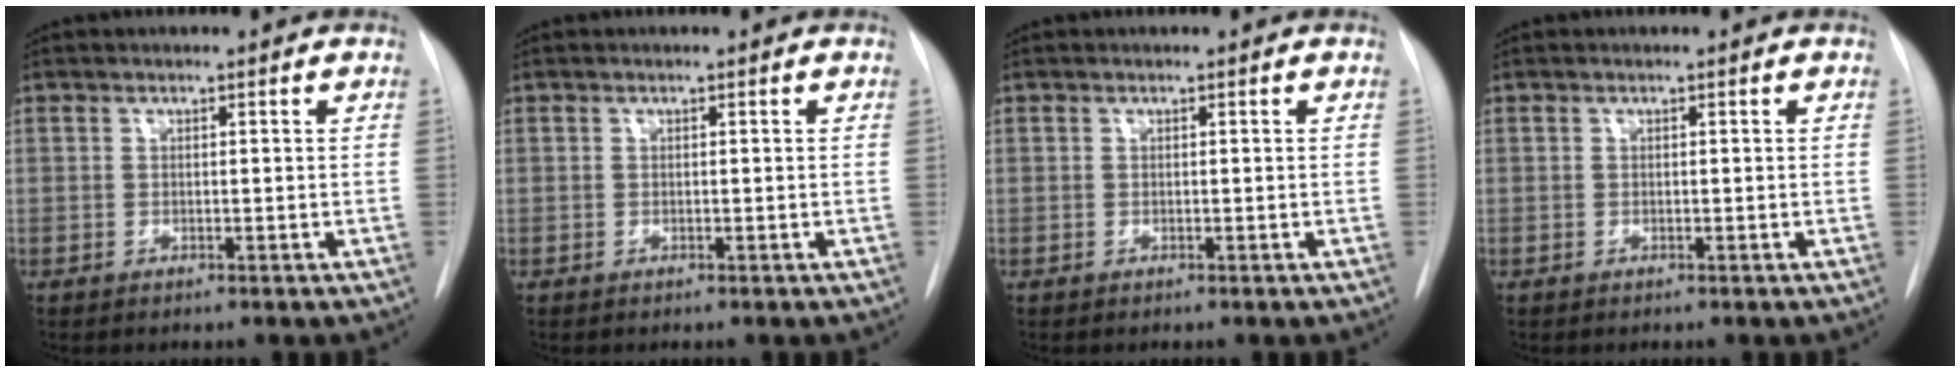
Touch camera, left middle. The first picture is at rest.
{"total": 0.0}
{"total": 0.0}
{"total": 0.0}